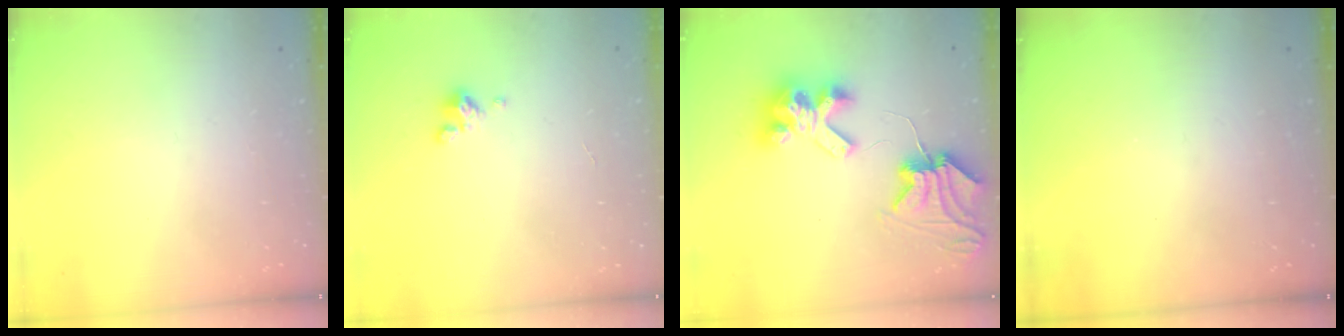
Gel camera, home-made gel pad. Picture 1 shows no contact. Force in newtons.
{"total": 2.5, "press": 2.5, "slide": 0.3}
{"total": 9.6, "press": 9.5, "slide": 0.9}
{"total": 0.0}